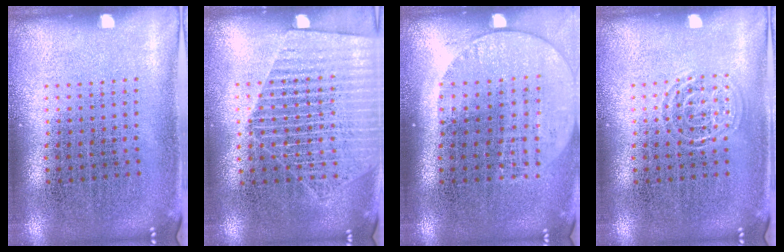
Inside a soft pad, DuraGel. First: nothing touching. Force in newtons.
{"total": 1.8, "press": 1.6, "slide": 0.9}
{"total": 1.5, "press": 1.3, "slide": 0.7}
{"total": 1.4, "press": 1.4, "slide": 0.3}